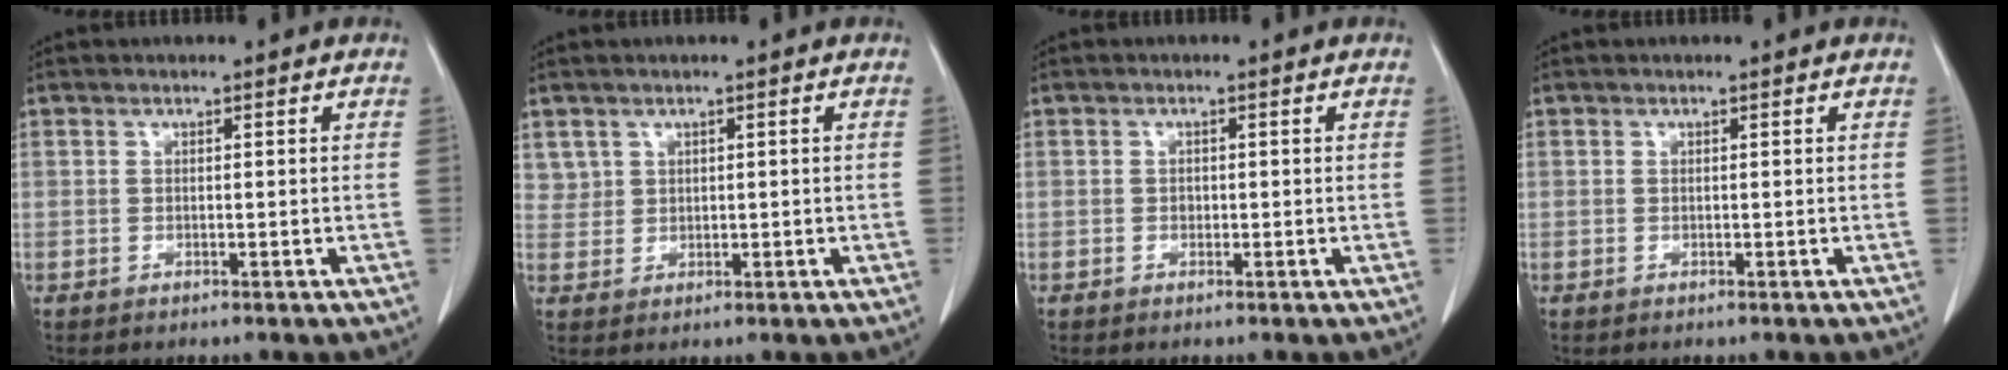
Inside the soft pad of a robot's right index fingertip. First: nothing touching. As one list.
[{"total": 2.3, "force": [1.3, 1.9, -0.1], "torque": [0.018, 0.006, 0.019]}, {"total": 0.6, "force": [0.0, 0.5, 0.3], "torque": [0.000, 0.004, 0.000]}, {"total": 0.0}]